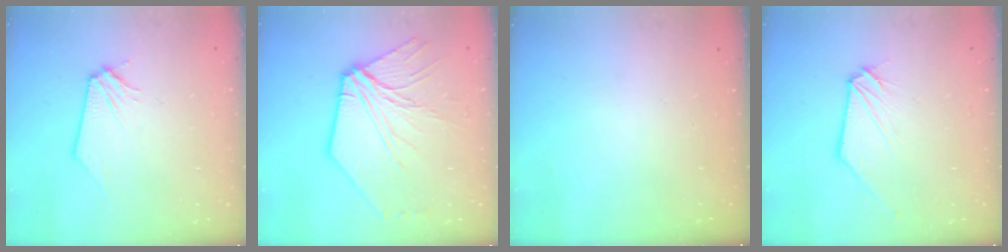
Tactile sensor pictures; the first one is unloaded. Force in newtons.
{"total": 9.0, "press": 8.9, "slide": 1.3}
{"total": 0.0}
{"total": 1.1, "press": 1.1, "slide": 0.1}